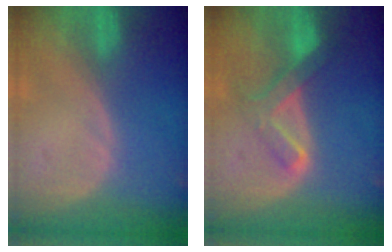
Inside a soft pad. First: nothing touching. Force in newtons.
{"total": 6.9, "press": 5.8, "slide": 3.7}